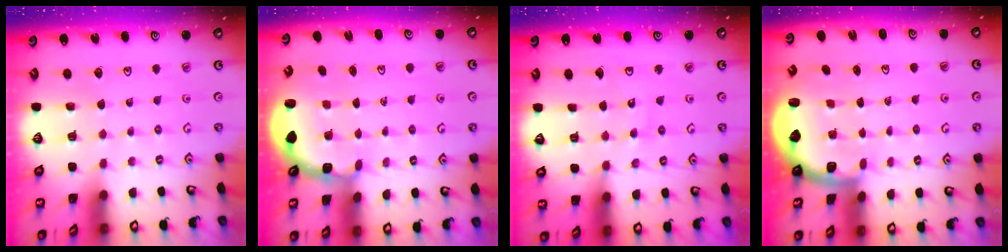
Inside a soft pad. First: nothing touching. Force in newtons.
{"total": 2.7, "press": 2.3, "slide": 1.4}
{"total": 7.6, "press": 7.6, "slide": 0.9}
{"total": 1.9, "press": 1.8, "slide": 0.5}